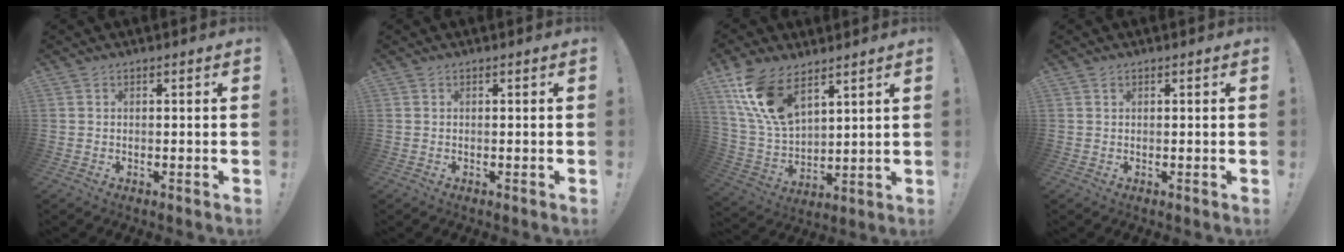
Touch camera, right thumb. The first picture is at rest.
{"total": 0.0}
{"total": 15.3, "force": [9.7, 7.7, 9.0], "torque": [-0.195, -0.047, 0.184]}
{"total": 0.5, "force": [0.4, 0.3, 0.1], "torque": [-0.002, 0.000, 0.007]}